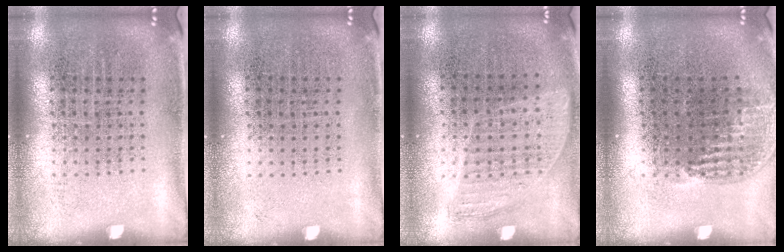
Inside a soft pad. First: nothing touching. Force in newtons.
{"total": 0.0}
{"total": 0.9, "press": 0.8, "slide": 0.4}
{"total": 1.1, "press": 1.0, "slide": 0.4}